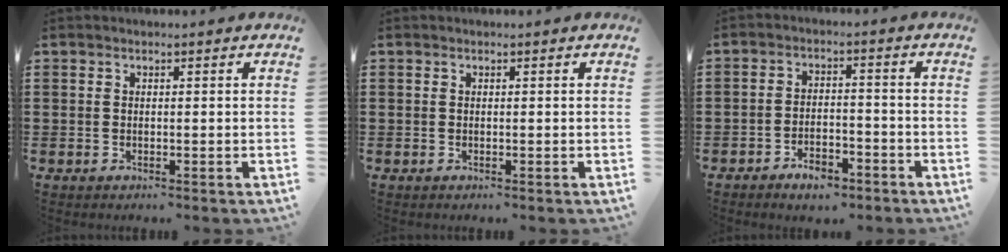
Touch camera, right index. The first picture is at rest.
{"total": 0.0}
{"total": 4.2, "force": [-3.6, 1.2, 1.6], "torque": [-0.026, 0.012, -0.069]}